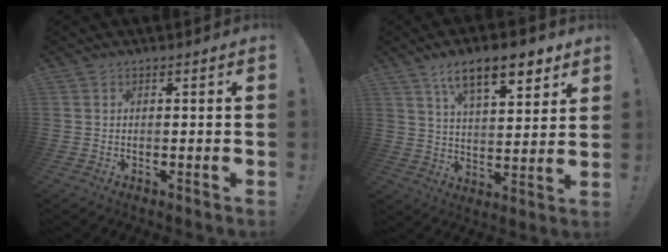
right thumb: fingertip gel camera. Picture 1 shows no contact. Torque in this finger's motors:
{"motor_torque": [0.21, 0.39, 0.93, 0.76, 0.31]}